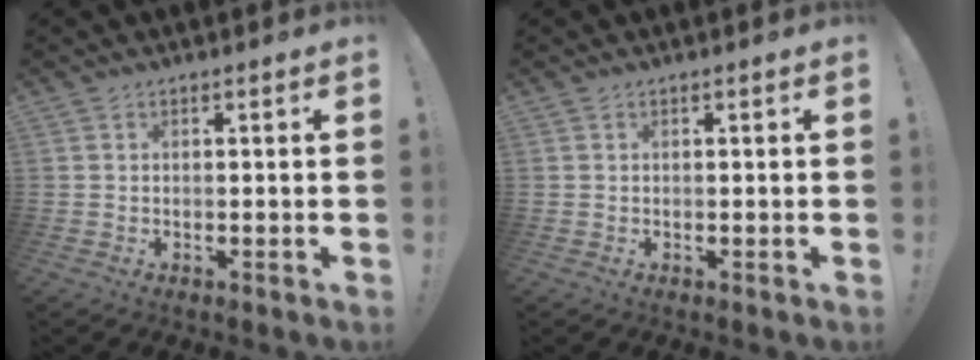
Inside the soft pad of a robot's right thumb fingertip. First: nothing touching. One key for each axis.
{"total": 0.0}